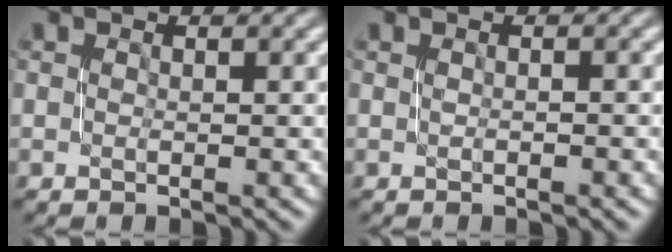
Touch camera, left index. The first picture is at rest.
{"total": 0.0}